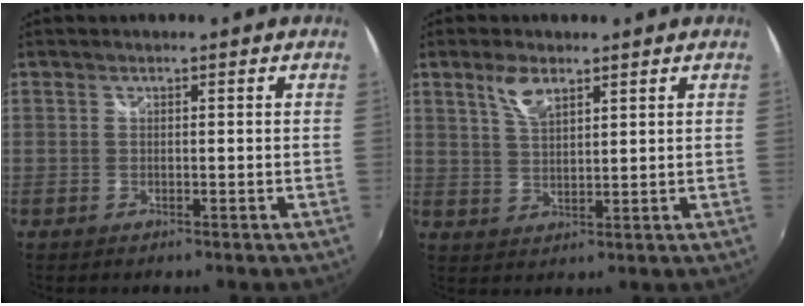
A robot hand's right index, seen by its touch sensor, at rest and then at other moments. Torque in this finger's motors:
{"motor_torque": [0.07, 0.06, 0.34, 0.04]}